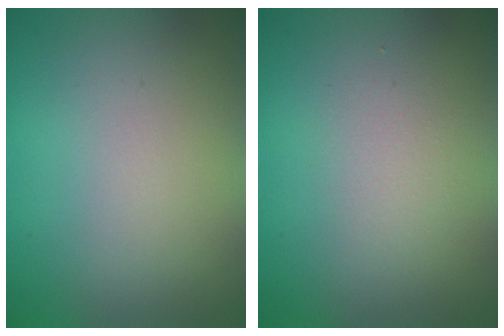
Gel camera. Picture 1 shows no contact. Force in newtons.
{"total": 1.2, "press": 1.2, "slide": 0.1}